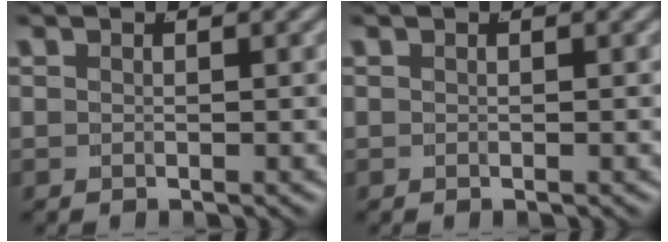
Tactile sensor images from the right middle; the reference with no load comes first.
{"total": 0.0}